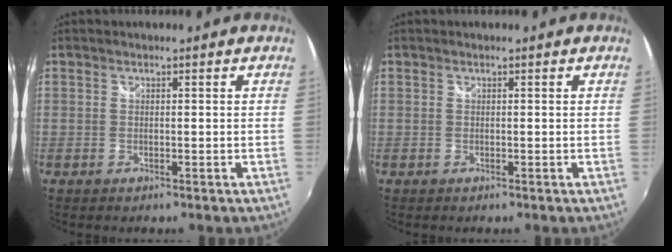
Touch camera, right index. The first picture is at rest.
{"total": 0.0}